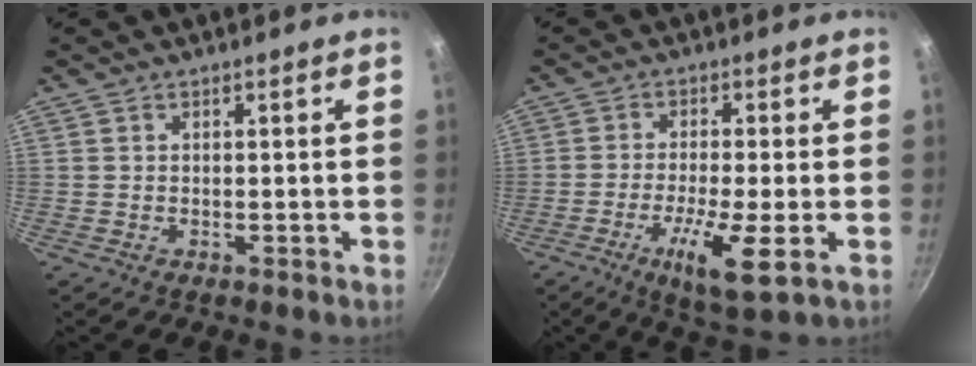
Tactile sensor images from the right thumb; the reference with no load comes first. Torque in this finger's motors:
{"motor_torque": [-0.13, 0.30, 0.00, 0.00, 0.06]}